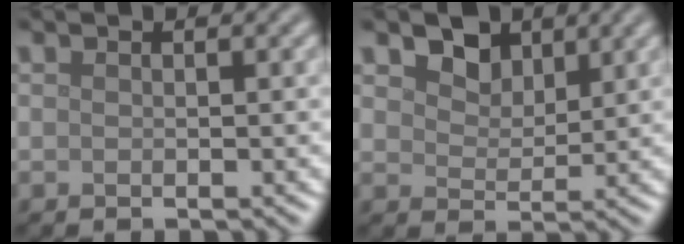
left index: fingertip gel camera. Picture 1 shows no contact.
{"total": 2.9, "force": [2.0, 1.8, 1.2], "torque": [-0.035, -0.004, 0.030]}